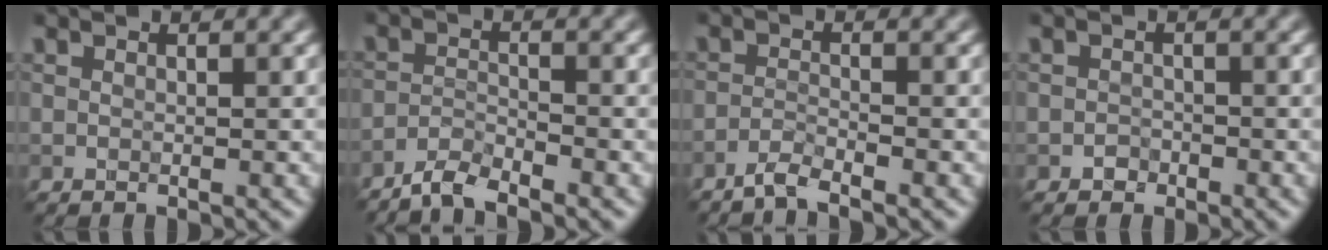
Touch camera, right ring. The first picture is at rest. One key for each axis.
{"total": 2.9, "fx": -2.8, "fy": 0.2, "fz": 0.6, "tx": -0.010, "ty": 0.002, "tz": -0.057}
{"total": 2.1, "fx": -2.0, "fy": 0.1, "fz": 0.6, "tx": -0.007, "ty": 0.004, "tz": -0.045}
{"total": 1.3, "fx": -1.0, "fy": 0.5, "fz": -0.5, "tx": 0.012, "ty": 0.002, "tz": -0.012}